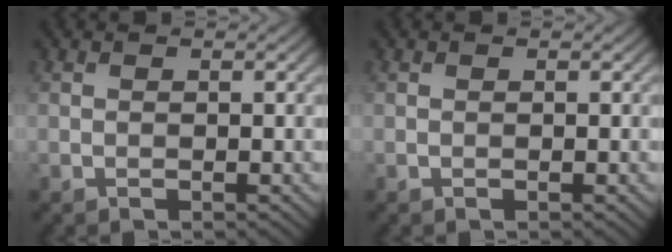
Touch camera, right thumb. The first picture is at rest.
{"total": 0.0}